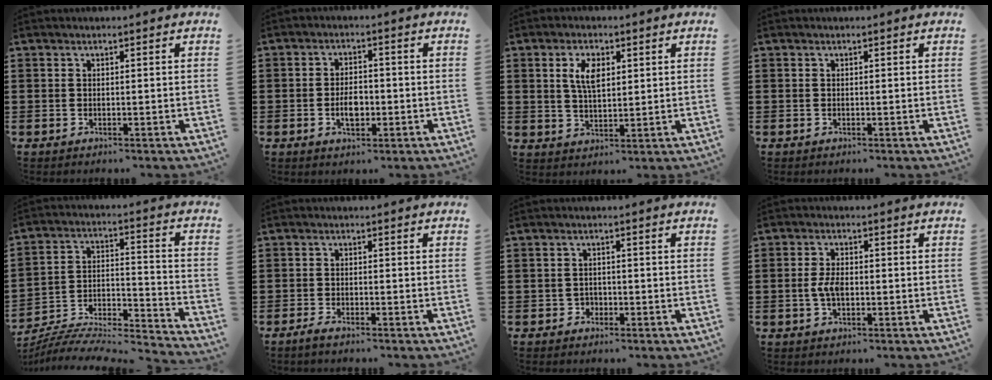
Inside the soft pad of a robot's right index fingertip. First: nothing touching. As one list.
[{"total": 4.2, "force": [-1.0, 2.2, 3.4], "torque": [-0.062, 0.000, -0.020]}, {"total": 4.9, "force": [1.9, 2.1, 4.0], "torque": [-0.077, 0.008, 0.031]}, {"total": 0.0}, {"total": 6.8, "force": [-6.3, 1.3, 2.3], "torque": [-0.040, -0.003, -0.126]}, {"total": 1.2, "force": [-1.0, -0.2, 0.6], "torque": [-0.017, -0.004, -0.020]}, {"total": 0.9, "force": [-0.6, 0.7, 0.1], "torque": [-0.005, 0.000, -0.014]}, {"total": 3.5, "force": [-0.4, 1.5, 3.1], "torque": [-0.075, -0.006, -0.011]}]